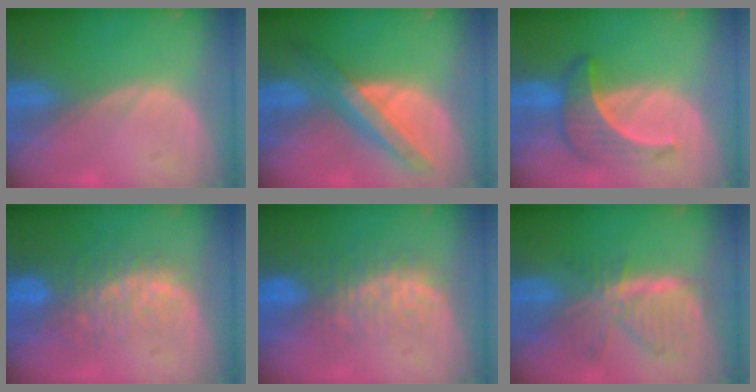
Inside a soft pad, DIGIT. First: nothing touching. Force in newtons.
{"total": 7.8, "press": 7.2, "slide": 3.0}
{"total": 6.3, "press": 6.1, "slide": 1.6}
{"total": 10.1, "press": 8.6, "slide": 5.3}
{"total": 7.9, "press": 7.4, "slide": 2.8}
{"total": 7.7, "press": 6.8, "slide": 3.5}